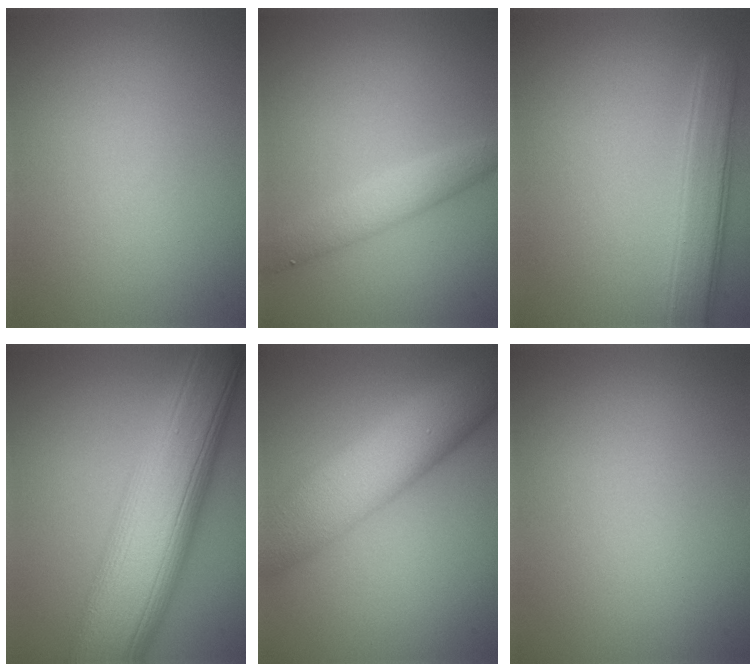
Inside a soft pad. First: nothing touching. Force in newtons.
{"total": 2.8, "press": 2.8, "slide": 0.2}
{"total": 3.7, "press": 3.7, "slide": 0.1}
{"total": 13.4, "press": 13.4, "slide": 0.2}
{"total": 9.5, "press": 9.5, "slide": 0.3}
{"total": 0.0}